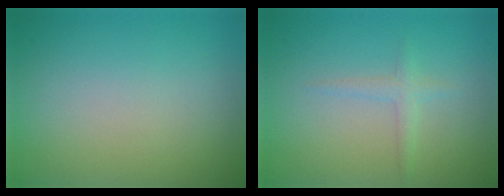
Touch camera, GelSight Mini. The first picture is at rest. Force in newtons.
{"total": 1.3, "press": 1.3, "slide": 0.1}